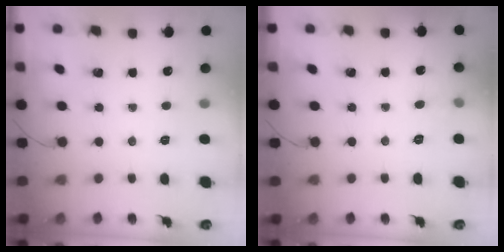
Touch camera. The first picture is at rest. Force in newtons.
{"total": 5.3, "press": 5.1, "slide": 1.6}